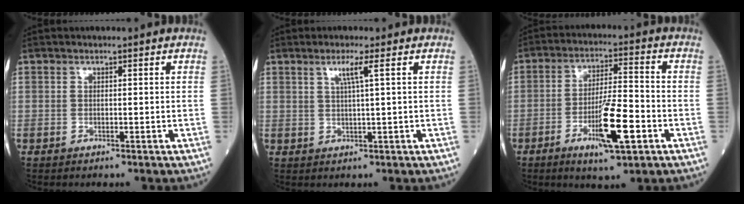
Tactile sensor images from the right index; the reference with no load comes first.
{"total": 2.9, "force": [1.3, -0.6, 2.6], "torque": [-0.051, -0.001, 0.025]}
{"total": 10.4, "force": [-4.1, 1.4, 9.5], "torque": [-0.166, -0.010, -0.069]}